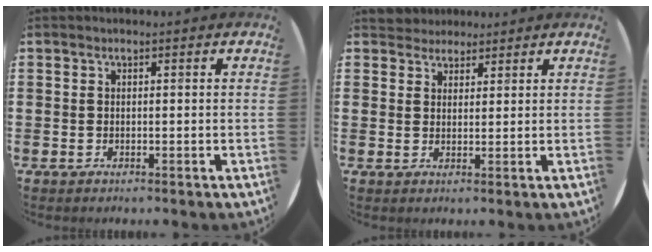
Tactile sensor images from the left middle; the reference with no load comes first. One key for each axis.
{"total": 2.7, "fx": 2.5, "fy": 1.0, "fz": -0.3, "tx": 0.008, "ty": -0.003, "tz": 0.046}